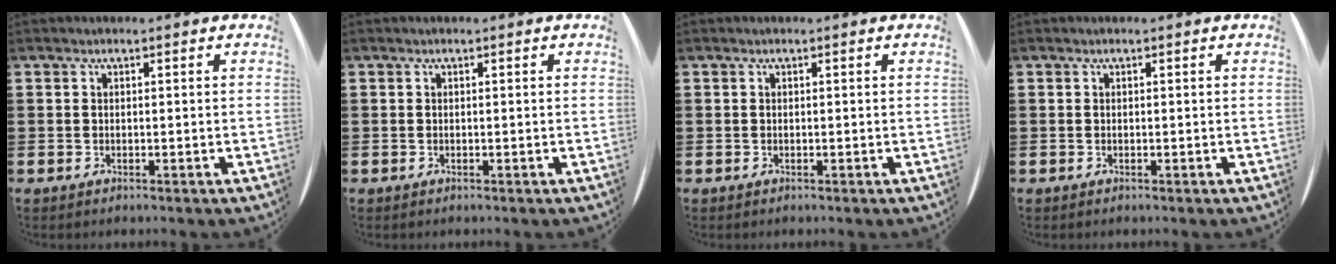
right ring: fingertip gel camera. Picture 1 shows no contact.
{"total": 0.0}
{"total": 0.0}
{"total": 0.0}